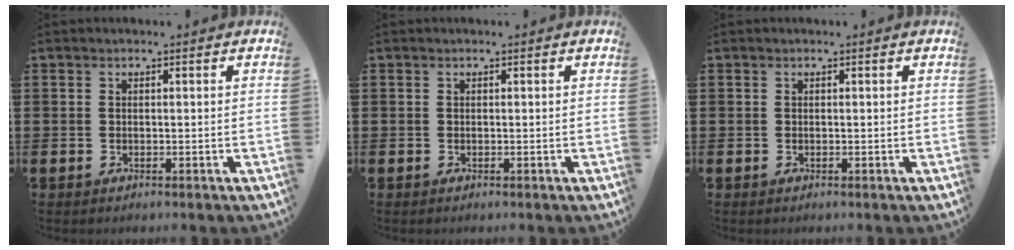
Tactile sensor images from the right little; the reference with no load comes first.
{"total": 0.0}
{"total": 0.0}